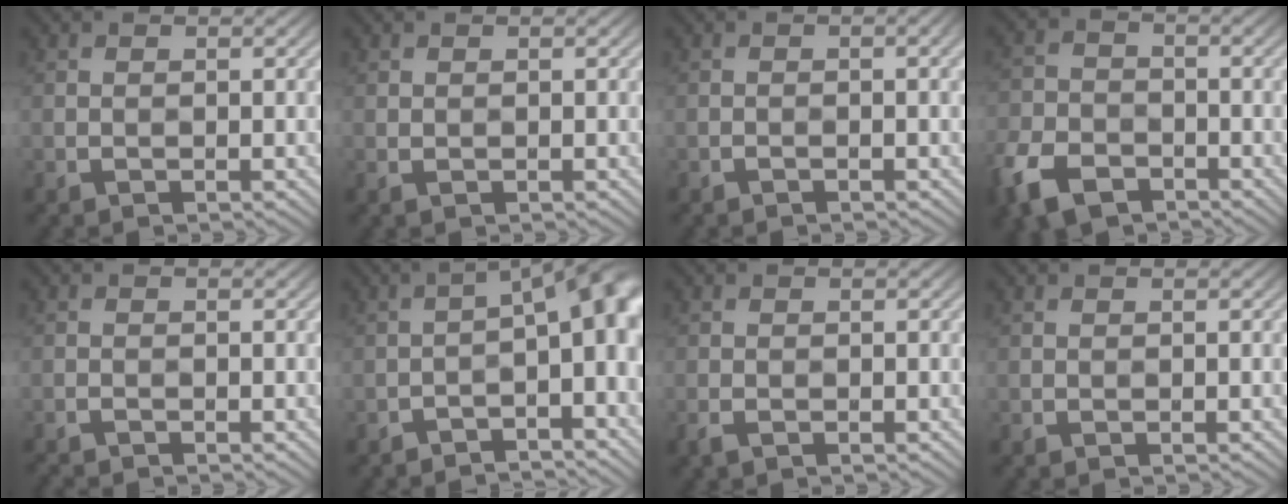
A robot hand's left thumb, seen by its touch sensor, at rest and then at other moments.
{"total": 0.7, "force": [-0.2, 0.5, 0.3], "torque": [-0.006, -0.005, -0.004]}
{"total": 1.4, "force": [-0.5, 0.3, 1.3], "torque": [-0.007, 0.010, -0.008]}
{"total": 8.5, "force": [-4.4, 5.4, 4.8], "torque": [-0.116, -0.019, -0.096]}
{"total": 1.6, "force": [-1.5, 0.1, 0.6], "torque": [-0.014, 0.000, -0.029]}
{"total": 12.0, "force": [-3.4, 4.2, 10.8], "torque": [-0.119, 0.007, -0.042]}
{"total": 0.9, "force": [-0.2, 0.4, 0.8], "torque": [-0.012, -0.004, -0.010]}
{"total": 0.0}